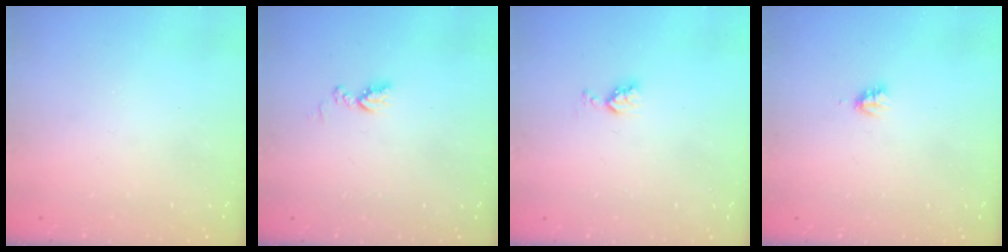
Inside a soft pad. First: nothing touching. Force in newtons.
{"total": 6.9, "press": 6.8, "slide": 0.8}
{"total": 4.4, "press": 4.3, "slide": 0.7}
{"total": 2.2, "press": 2.2, "slide": 0.3}